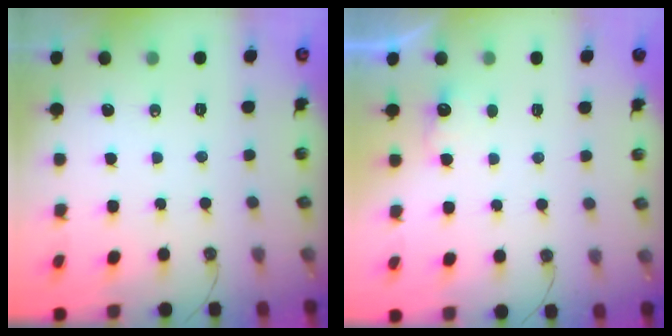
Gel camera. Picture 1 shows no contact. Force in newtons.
{"total": 6.4, "press": 6.3, "slide": 0.7}